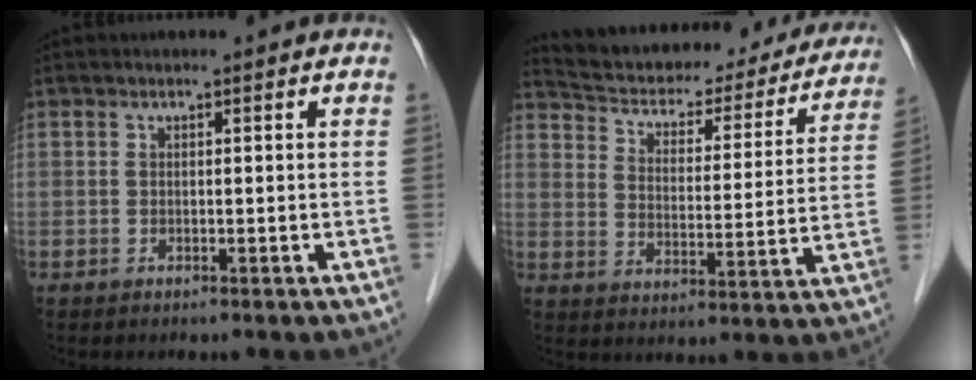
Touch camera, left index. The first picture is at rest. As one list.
[{"total": 25.1, "force": [22.7, 7.3, 7.7], "torque": [-0.120, -0.016, 0.293]}]